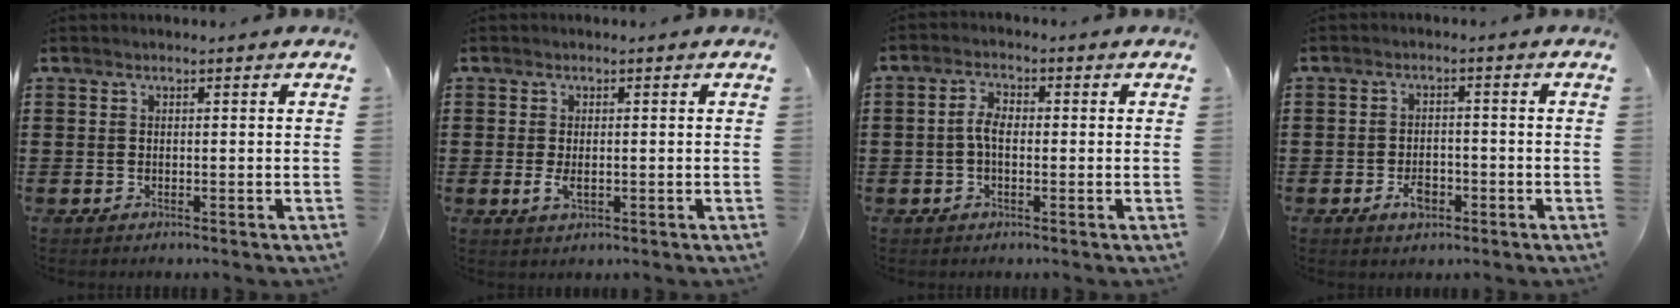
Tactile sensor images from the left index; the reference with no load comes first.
{"total": 2.3, "force": [-0.2, 1.1, 2.0], "torque": [-0.046, -0.003, -0.006]}
{"total": 3.6, "force": [-0.4, 1.7, 3.2], "torque": [-0.073, 0.002, -0.013]}
{"total": 3.5, "force": [-1.8, 1.9, 2.3], "torque": [-0.040, 0.003, -0.032]}